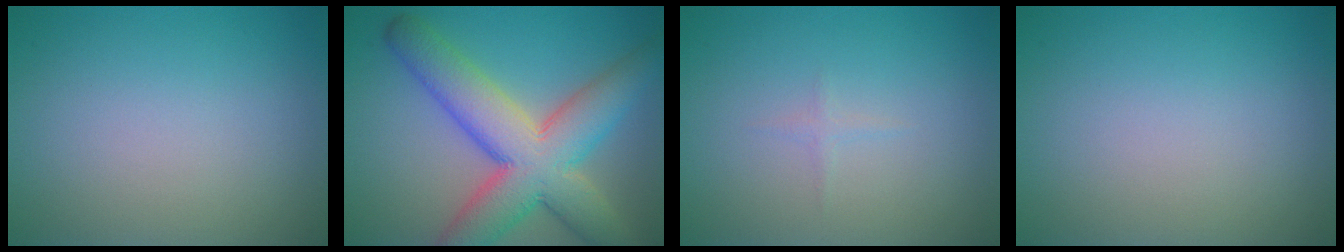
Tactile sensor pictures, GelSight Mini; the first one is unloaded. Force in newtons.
{"total": 10.2, "press": 10.2, "slide": 0.5}
{"total": 0.6, "press": 0.6, "slide": 0.0}
{"total": 0.0}